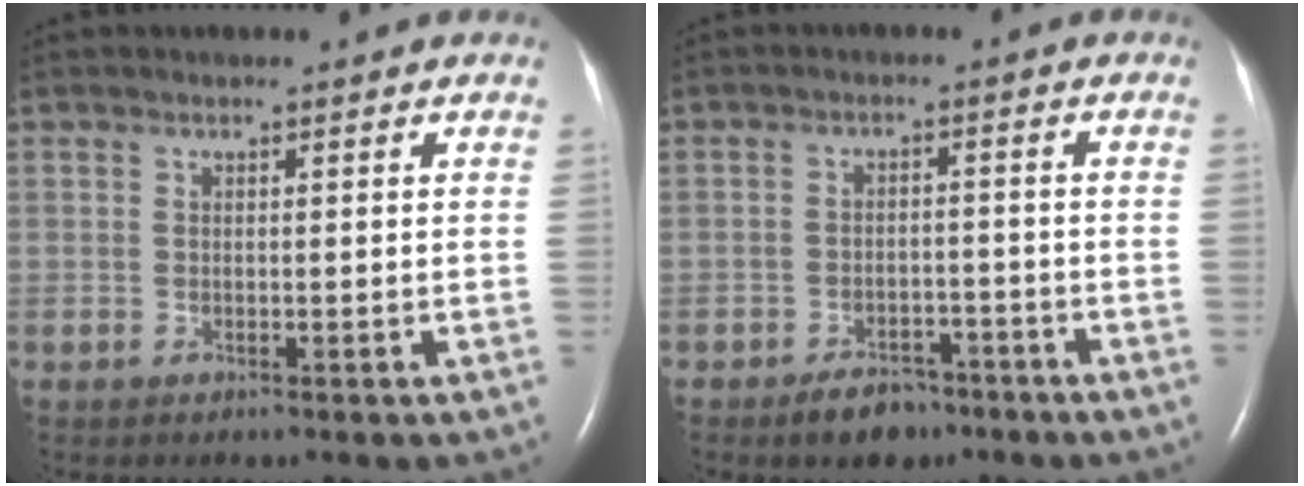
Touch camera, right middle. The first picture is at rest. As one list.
[{"total": 4.9, "force": [-3.6, 2.6, 2.1], "torque": [-0.037, 0.003, -0.051]}]